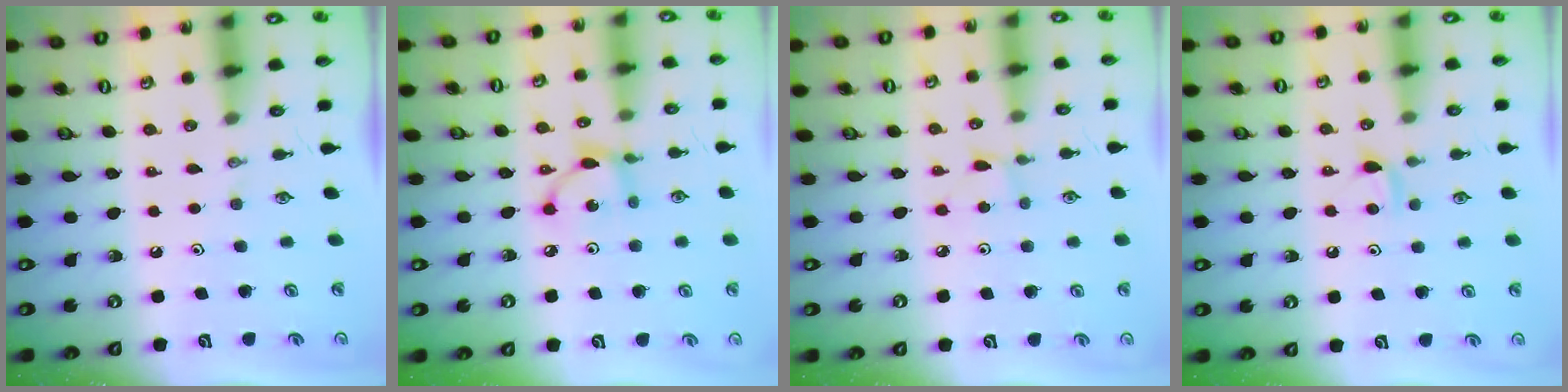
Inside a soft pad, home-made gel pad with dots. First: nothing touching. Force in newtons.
{"total": 7.0, "press": 7.0, "slide": 0.4}
{"total": 2.1, "press": 2.1, "slide": 0.2}
{"total": 4.3, "press": 4.2, "slide": 0.7}